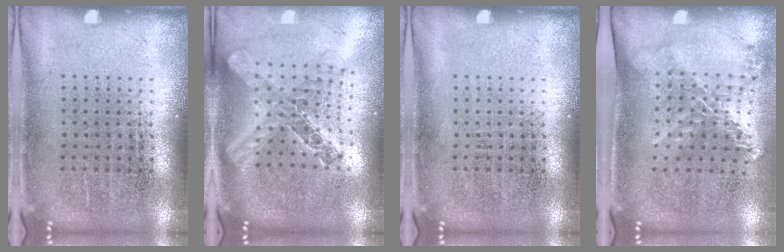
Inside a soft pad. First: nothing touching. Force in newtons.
{"total": 2.2, "press": 1.8, "slide": 1.3}
{"total": 0.0}
{"total": 1.5, "press": 1.3, "slide": 0.8}